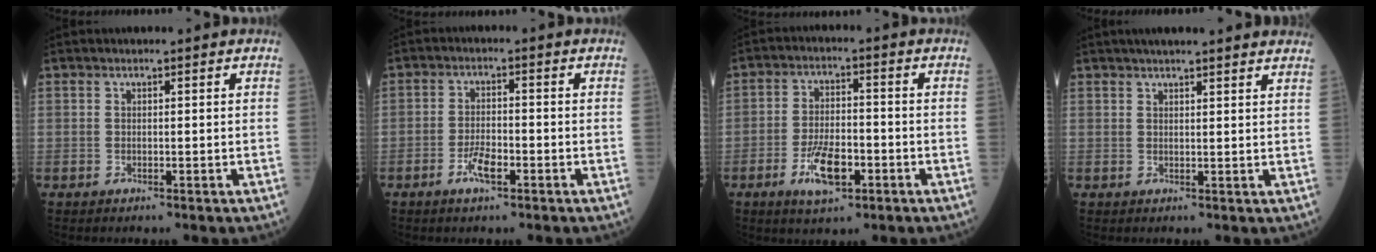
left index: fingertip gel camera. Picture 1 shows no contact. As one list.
[{"total": 3.8, "force": [-2.1, 1.1, 3.0], "torque": [-0.061, 0.002, -0.040]}, {"total": 7.4, "force": [-3.4, 2.8, 6.0], "torque": [-0.120, -0.002, -0.060]}, {"total": 12.1, "force": [10.8, 1.0, 5.5], "torque": [-0.068, 0.026, 0.122]}]